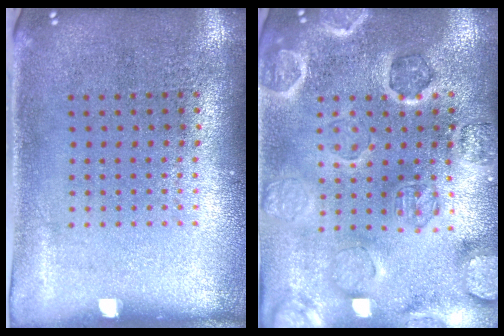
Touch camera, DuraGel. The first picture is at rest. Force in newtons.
{"total": 2.7, "press": 2.7, "slide": 0.1}